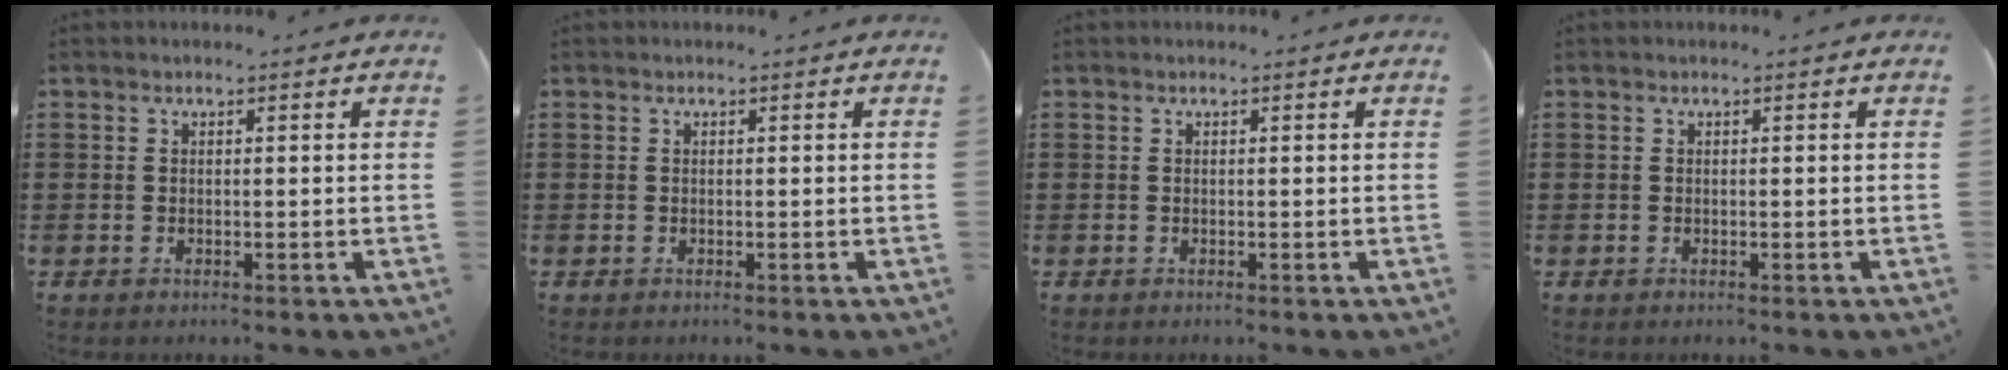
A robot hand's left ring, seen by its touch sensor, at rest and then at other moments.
{"total": 0.0}
{"total": 0.0}
{"total": 0.0}